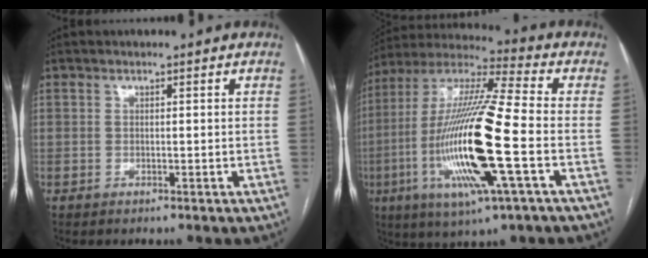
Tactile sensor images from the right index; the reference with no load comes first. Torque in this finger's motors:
{"motor_torque": [2.14, 0.00, 1.05, 0.21]}